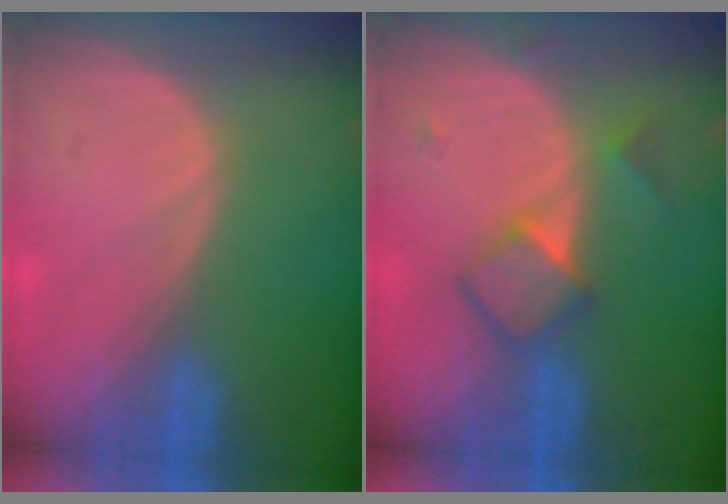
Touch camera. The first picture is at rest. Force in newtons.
{"total": 4.8, "press": 4.6, "slide": 1.3}